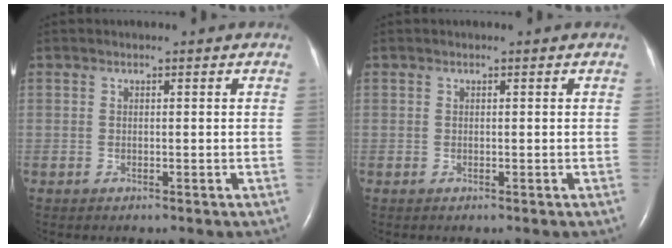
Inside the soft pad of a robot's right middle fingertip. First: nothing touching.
{"total": 0.0}